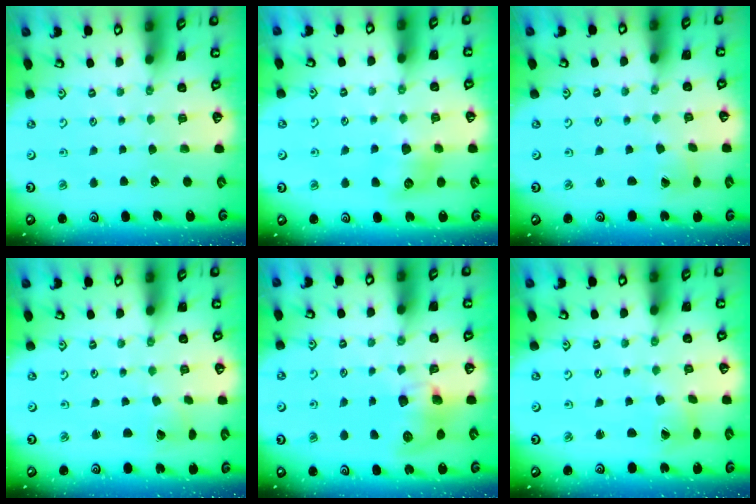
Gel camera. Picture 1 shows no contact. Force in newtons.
{"total": 8.0, "press": 8.0, "slide": 0.4}
{"total": 0.9, "press": 0.9, "slide": 0.3}
{"total": 1.9, "press": 1.9, "slide": 0.1}
{"total": 8.8, "press": 8.7, "slide": 1.1}
{"total": 2.4, "press": 2.4, "slide": 0.3}